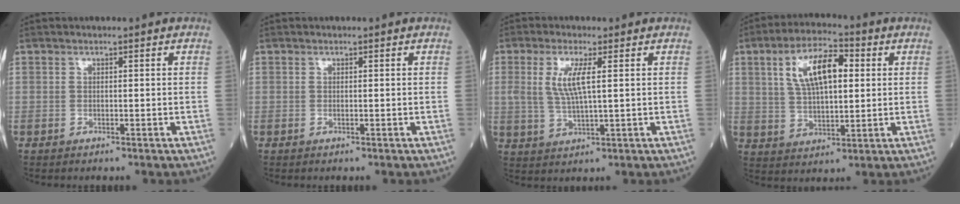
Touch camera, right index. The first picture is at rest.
{"total": 0.0}
{"total": 5.7, "force": [1.4, 0.8, 5.5], "torque": [-0.125, -0.002, 0.029]}
{"total": 11.0, "force": [3.1, 4.2, 9.7], "torque": [-0.184, 0.020, 0.056]}